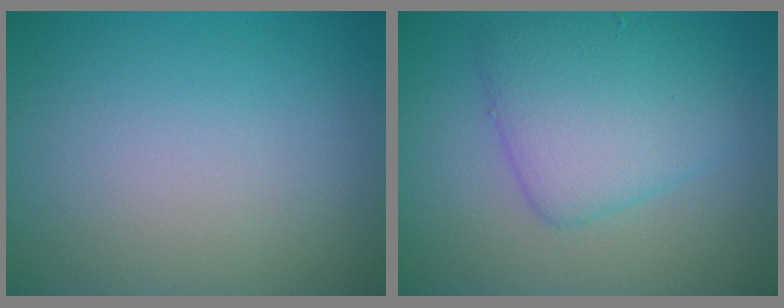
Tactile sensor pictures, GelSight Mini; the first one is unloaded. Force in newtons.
{"total": 5.2, "press": 5.2, "slide": 0.1}